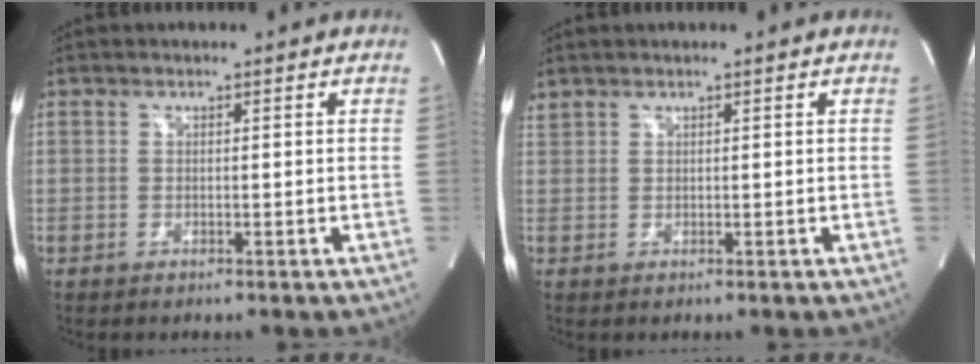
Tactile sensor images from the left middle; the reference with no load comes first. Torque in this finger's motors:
{"motor_torque": [-0.12, -0.27, 0.07, -0.01]}